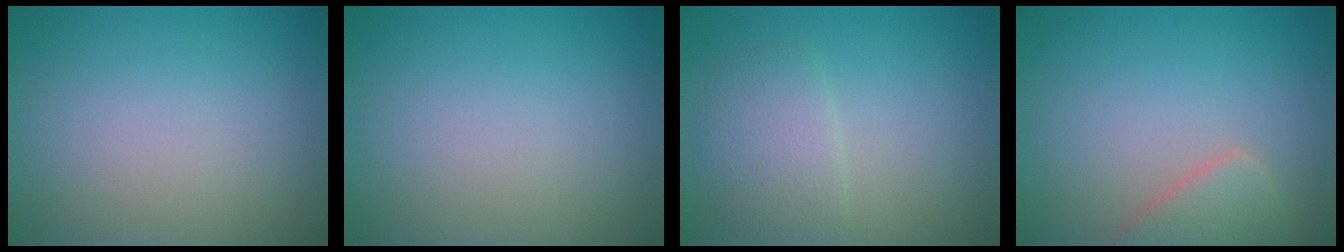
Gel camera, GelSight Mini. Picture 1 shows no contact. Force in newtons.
{"total": 0.0}
{"total": 2.9, "press": 2.9, "slide": 0.1}
{"total": 2.8, "press": 2.8, "slide": 0.2}